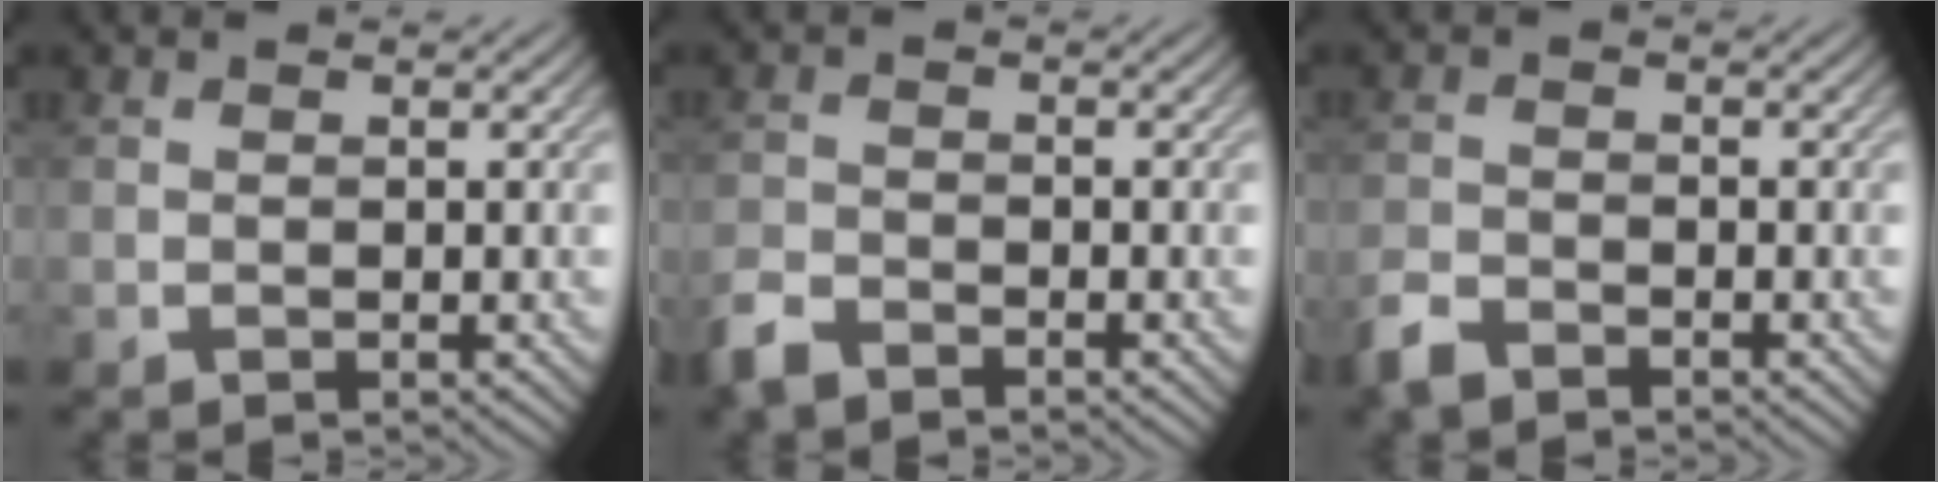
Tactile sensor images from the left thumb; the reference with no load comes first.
{"total": 3.6, "force": [-3.0, 1.2, 1.4], "torque": [-0.033, -0.008, -0.072]}
{"total": 3.2, "force": [-2.8, 1.1, 1.3], "torque": [-0.030, -0.007, -0.066]}